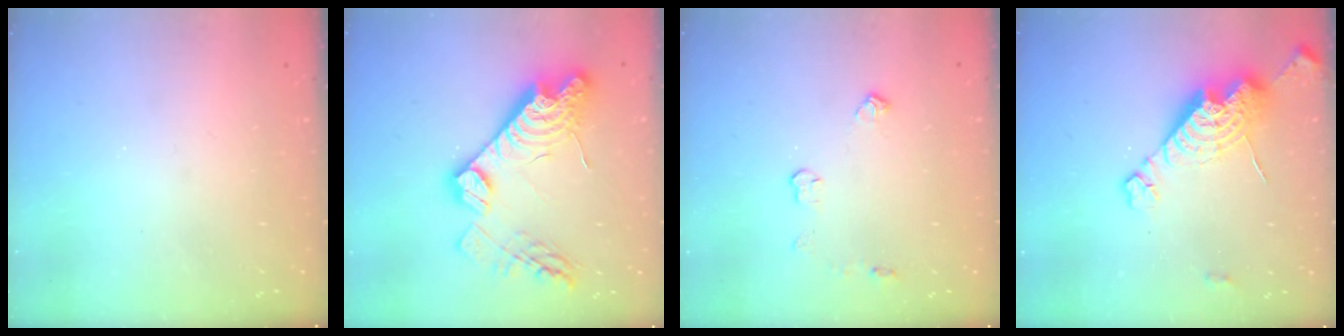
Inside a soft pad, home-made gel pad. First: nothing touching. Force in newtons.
{"total": 20.4, "press": 20.3, "slide": 1.8}
{"total": 5.1, "press": 5.0, "slide": 0.8}
{"total": 14.3, "press": 14.3, "slide": 1.3}